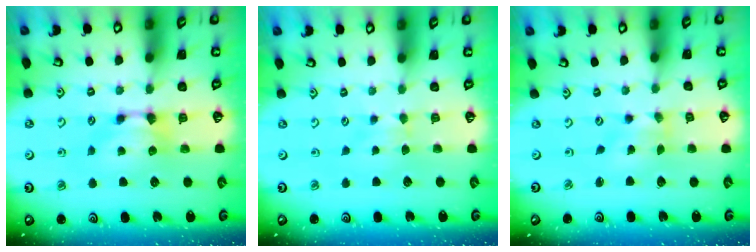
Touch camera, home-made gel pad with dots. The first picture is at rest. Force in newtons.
{"total": 2.6, "press": 2.6, "slide": 0.4}
{"total": 2.1, "press": 1.8, "slide": 1.1}